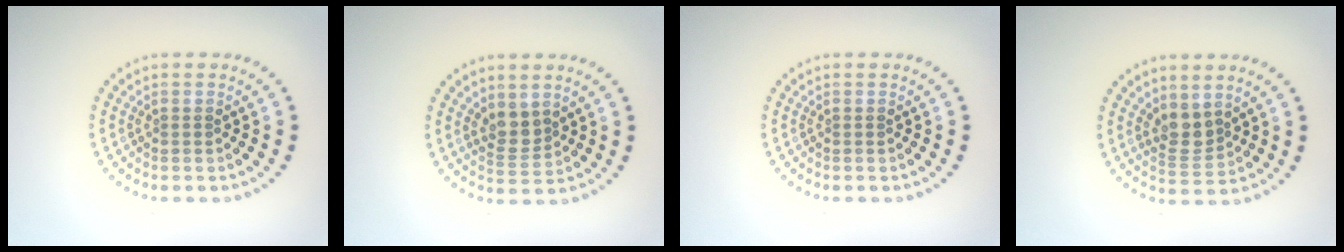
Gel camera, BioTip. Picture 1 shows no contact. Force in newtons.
{"total": 2.4, "press": 2.0, "slide": 1.2}
{"total": 0.0}
{"total": 2.7, "press": 2.2, "slide": 1.5}